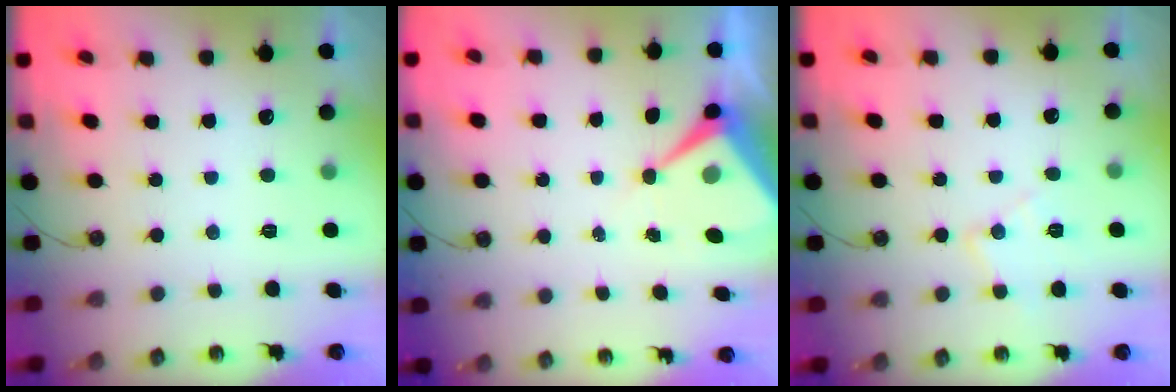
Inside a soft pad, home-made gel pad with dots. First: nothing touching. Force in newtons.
{"total": 7.3, "press": 7.3, "slide": 0.7}
{"total": 8.2, "press": 8.1, "slide": 0.6}